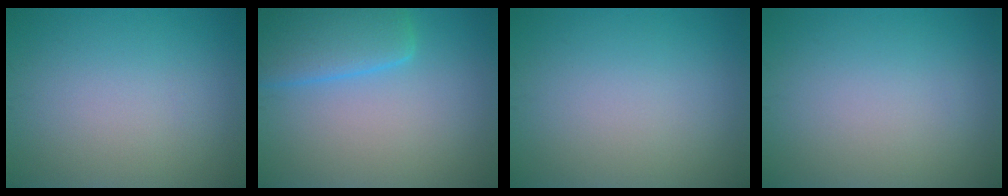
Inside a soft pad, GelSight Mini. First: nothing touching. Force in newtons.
{"total": 5.4, "press": 5.4, "slide": 0.3}
{"total": 0.0}
{"total": 0.0}